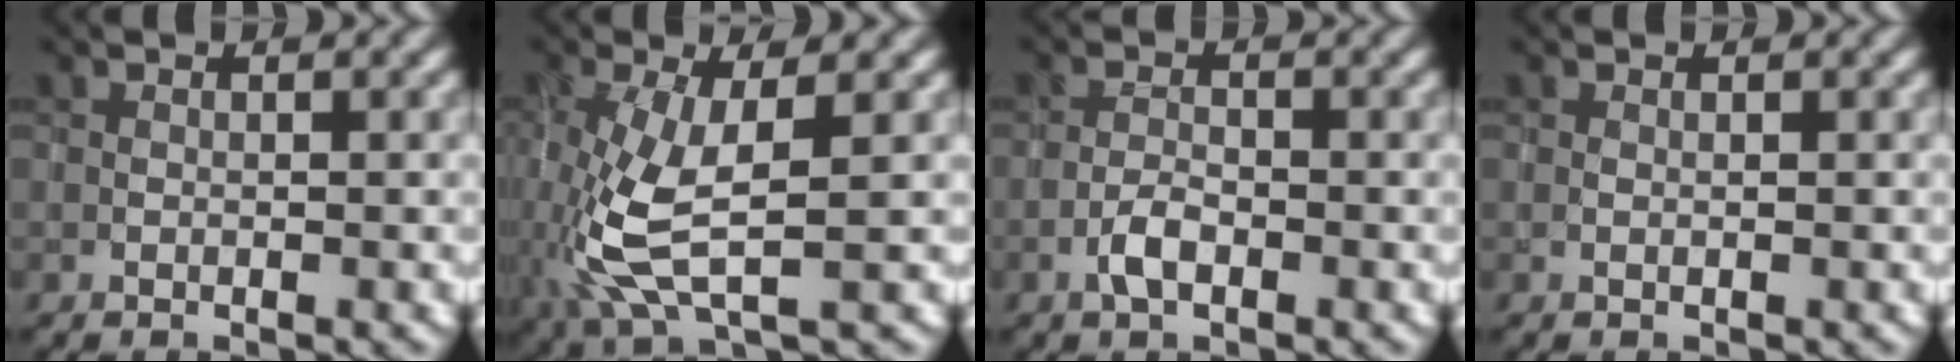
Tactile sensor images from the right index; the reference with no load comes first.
{"total": 6.8, "force": [-0.7, 2.6, 6.3], "torque": [-0.167, -0.010, -0.009]}
{"total": 2.0, "force": [-1.1, 0.8, 1.5], "torque": [-0.029, 0.002, -0.024]}
{"total": 0.0}